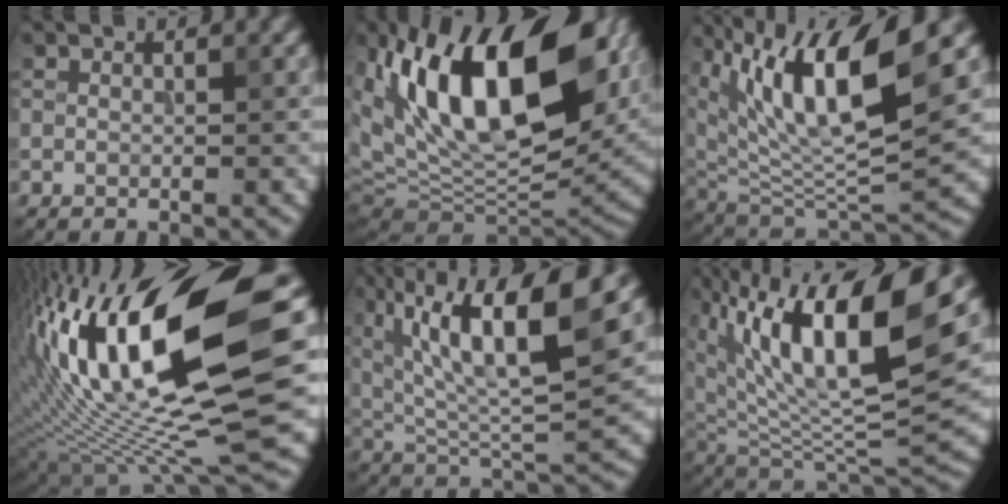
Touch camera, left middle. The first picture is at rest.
{"total": 18.1, "force": [5.1, 9.1, 14.8], "torque": [-0.245, 0.029, 0.086]}
{"total": 12.0, "force": [5.4, 3.7, 10.0], "torque": [-0.181, 0.000, 0.098]}
{"total": 17.9, "force": [4.3, 6.0, 16.3], "torque": [-0.317, 0.005, 0.074]}
{"total": 12.1, "force": [5.7, 3.3, 10.1], "torque": [-0.182, 0.006, 0.104]}
{"total": 13.9, "force": [6.2, 5.4, 11.2], "torque": [-0.187, 0.004, 0.114]}